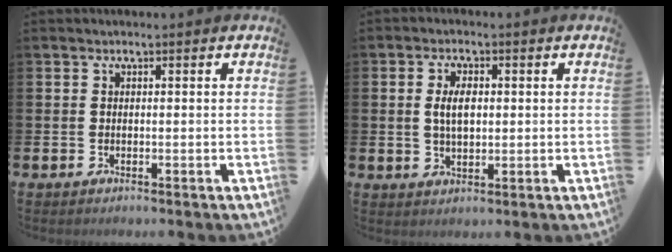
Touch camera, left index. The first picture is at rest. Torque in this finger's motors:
{"motor_torque": [0.29, -0.05, 0.30, 0.03]}